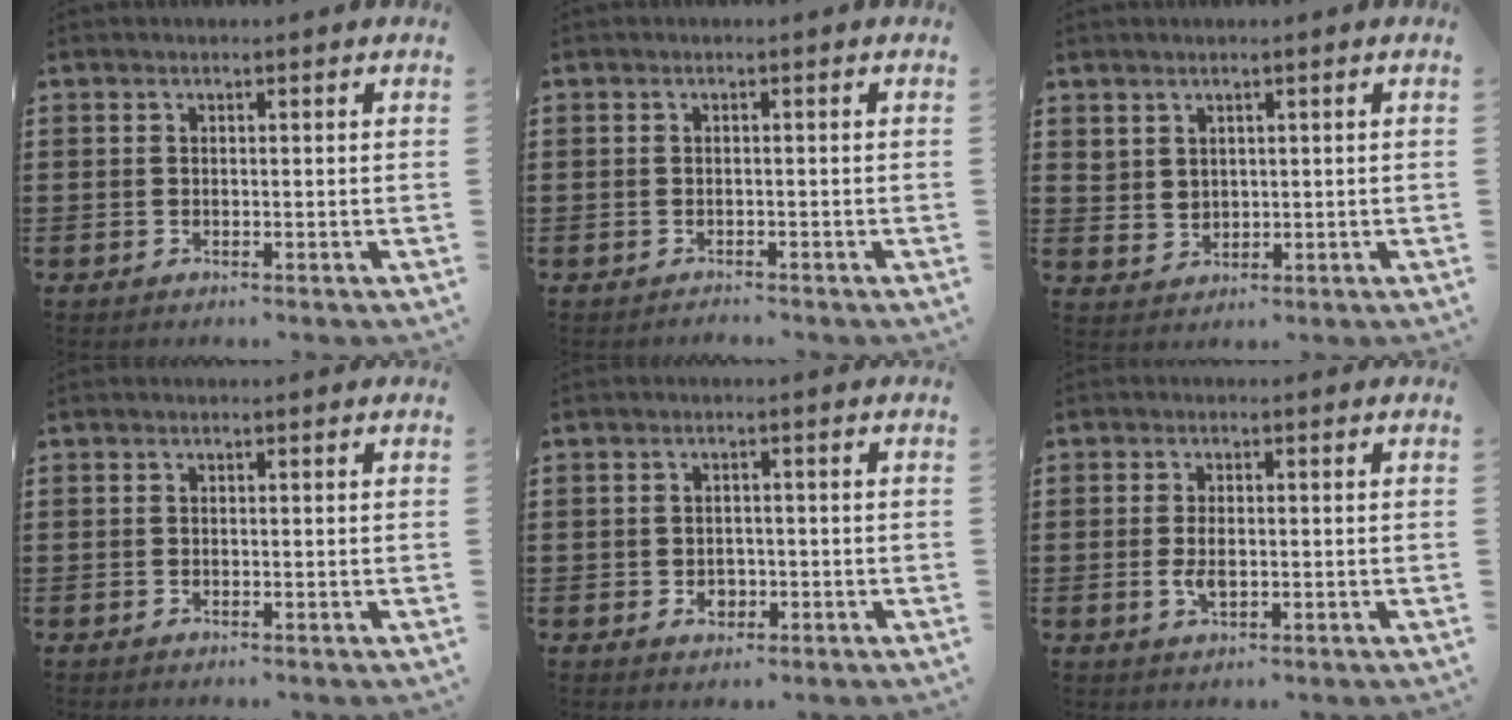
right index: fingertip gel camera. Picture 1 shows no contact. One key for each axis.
{"total": 0.6, "fx": -0.6, "fy": 0.1, "fz": 0.1, "tx": -0.004, "ty": -0.001, "tz": -0.014}
{"total": 2.4, "fx": 1.7, "fy": 1.7, "fz": 0.4, "tx": -0.018, "ty": 0.006, "tz": 0.034}
{"total": 0.0}
{"total": 2.2, "fx": -0.7, "fy": 1.5, "fz": 1.3, "tx": -0.030, "ty": -0.001, "tz": -0.014}
{"total": 3.2, "fx": -0.4, "fy": 1.4, "fz": 2.9, "tx": -0.062, "ty": -0.004, "tz": -0.008}